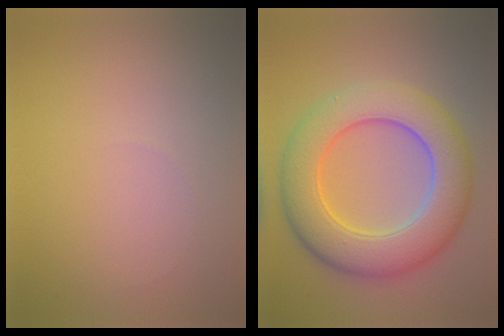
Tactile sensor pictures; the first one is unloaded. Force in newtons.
{"total": 9.3, "press": 9.3, "slide": 0.3}